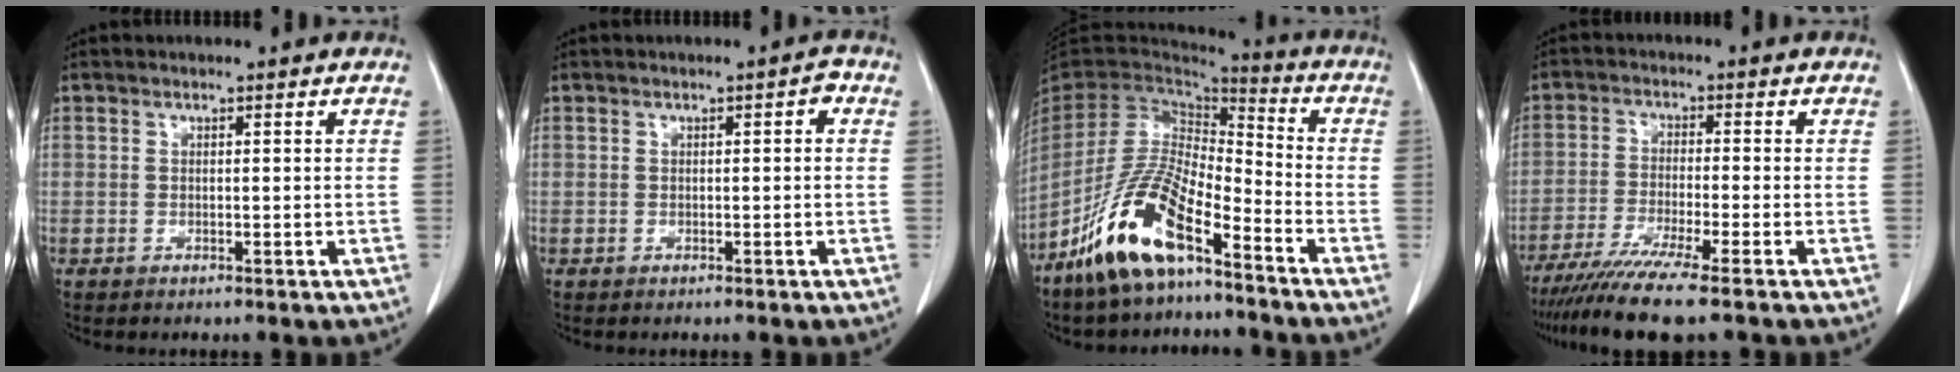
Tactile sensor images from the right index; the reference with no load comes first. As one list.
[{"total": 1.7, "force": [0.4, 0.5, 1.6], "torque": [-0.023, 0.006, 0.005]}, {"total": 15.3, "force": [-9.3, 4.3, 11.4], "torque": [-0.230, -0.009, -0.177]}, {"total": 9.9, "force": [-7.5, -0.7, 6.4], "torque": [-0.105, -0.028, -0.123]}]